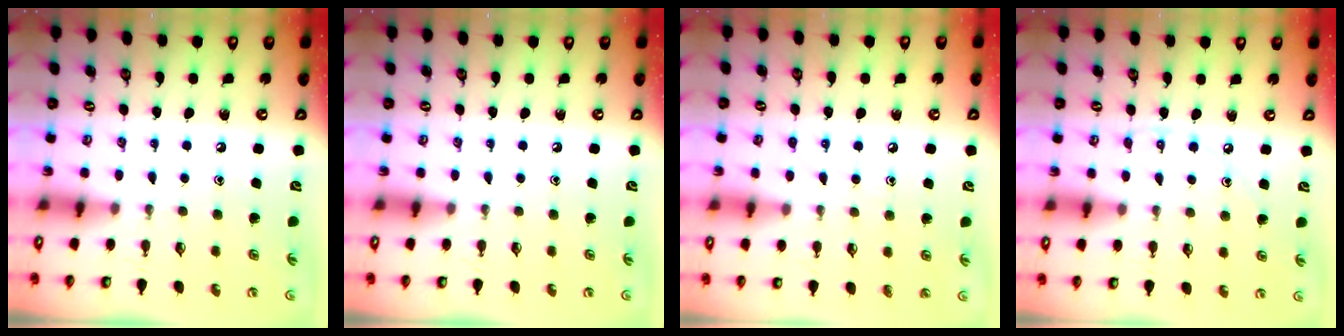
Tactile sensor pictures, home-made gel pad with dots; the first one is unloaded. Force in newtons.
{"total": 0.0}
{"total": 7.0, "press": 7.0, "slide": 0.9}
{"total": 4.3, "press": 4.3, "slide": 0.6}